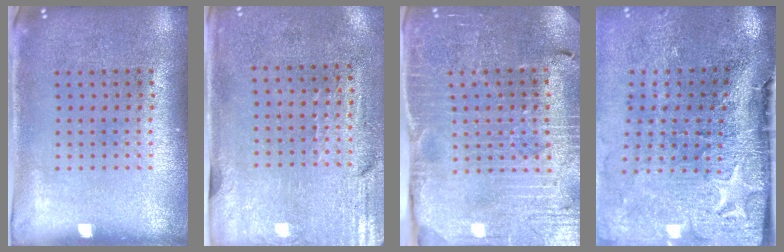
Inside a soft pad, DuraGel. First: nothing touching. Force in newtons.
{"total": 3.0, "press": 2.5, "slide": 1.6}
{"total": 3.5, "press": 3.4, "slide": 0.4}
{"total": 5.0, "press": 3.9, "slide": 3.1}